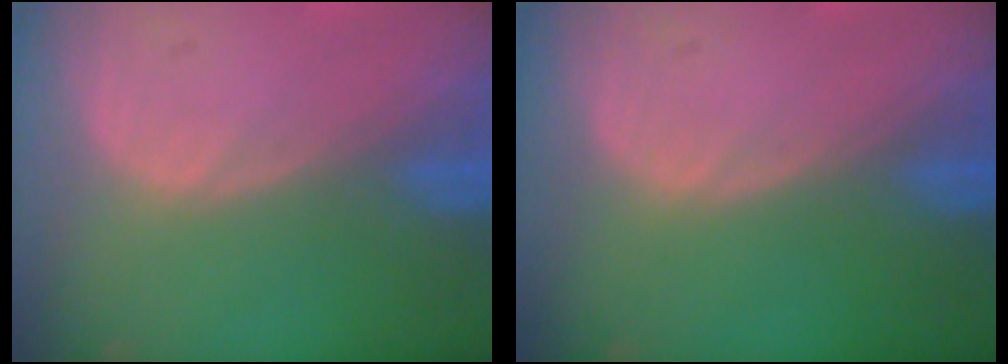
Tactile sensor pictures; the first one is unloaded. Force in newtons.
{"total": 0.0}